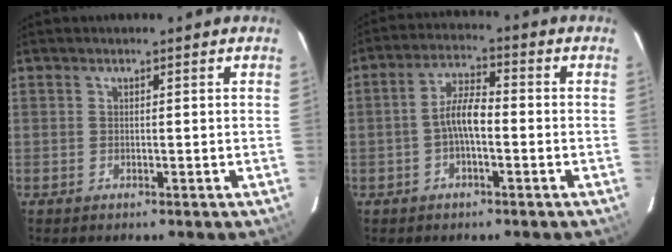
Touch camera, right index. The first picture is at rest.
{"total": 5.6, "force": [-1.4, 1.8, 5.1], "torque": [-0.101, 0.015, -0.026]}